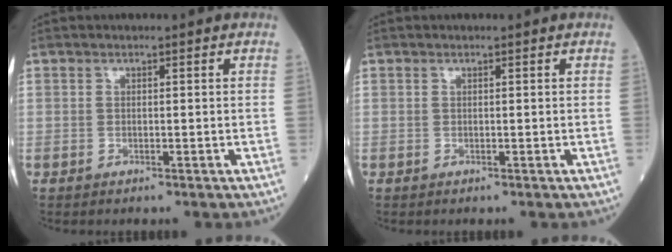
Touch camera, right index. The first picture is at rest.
{"total": 0.0}